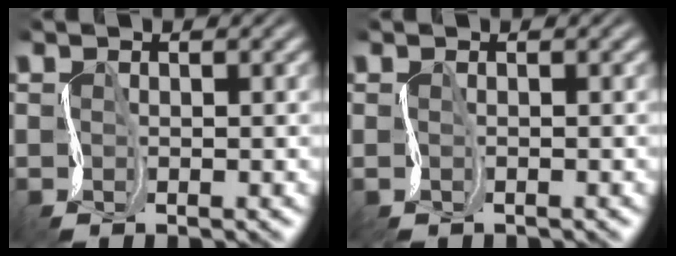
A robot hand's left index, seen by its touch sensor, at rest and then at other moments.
{"total": 0.0}